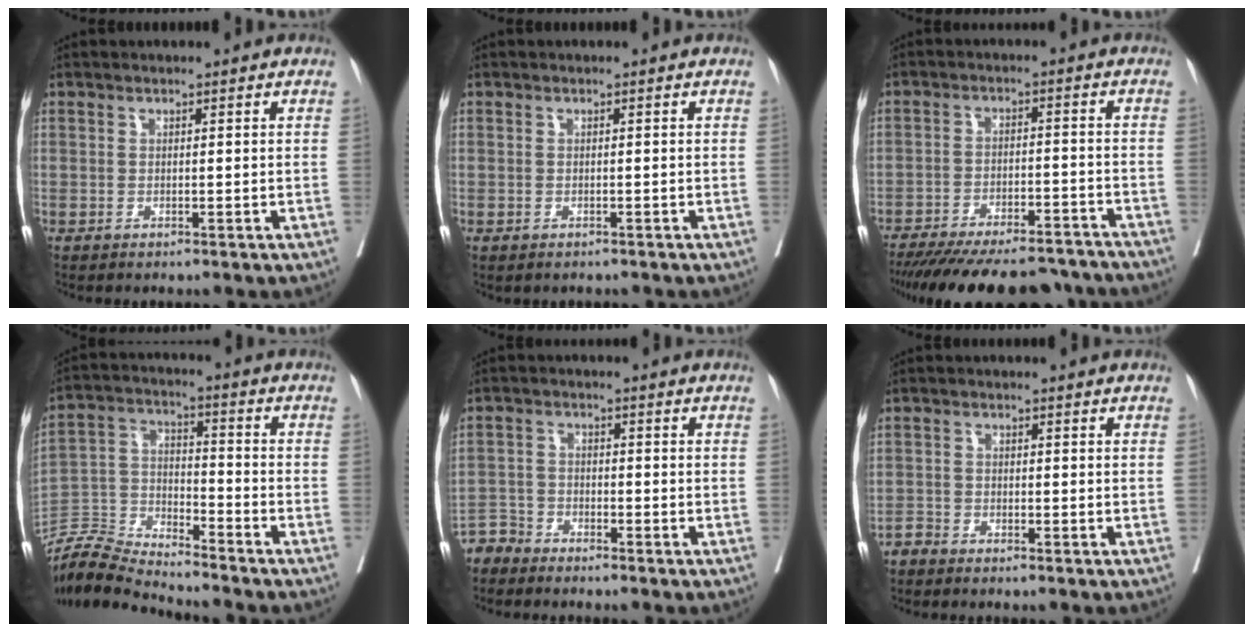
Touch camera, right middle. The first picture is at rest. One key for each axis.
{"total": 0.6, "fx": -0.4, "fy": 0.4, "fz": 0.1, "tx": -0.009, "ty": 0.001, "tz": -0.006}
{"total": 22.1, "fx": -19.5, "fy": 5.3, "fz": 8.9, "tx": -0.154, "ty": -0.024, "tz": -0.269}
{"total": 10.2, "fx": -10.2, "fy": -0.2, "fz": 0.8, "tx": -0.020, "ty": 0.020, "tz": -0.200}
{"total": 3.4, "fx": -3.2, "fy": 0.8, "fz": -0.7, "tx": 0.018, "ty": -0.005, "tz": -0.066}
{"total": 1.5, "fx": -1.5, "fy": 0.3, "fz": 0.0, "tx": 0.003, "ty": 0.000, "tz": -0.031}